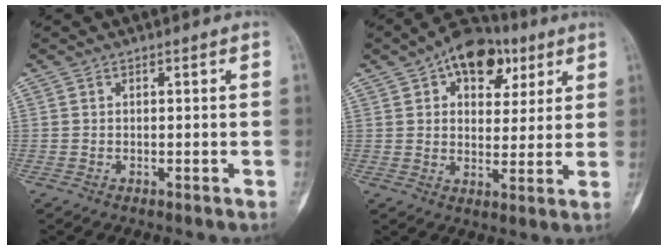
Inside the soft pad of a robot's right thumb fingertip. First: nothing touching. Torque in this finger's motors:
{"motor_torque": [0.79, 1.04, -0.01, 0.17, 0.06]}